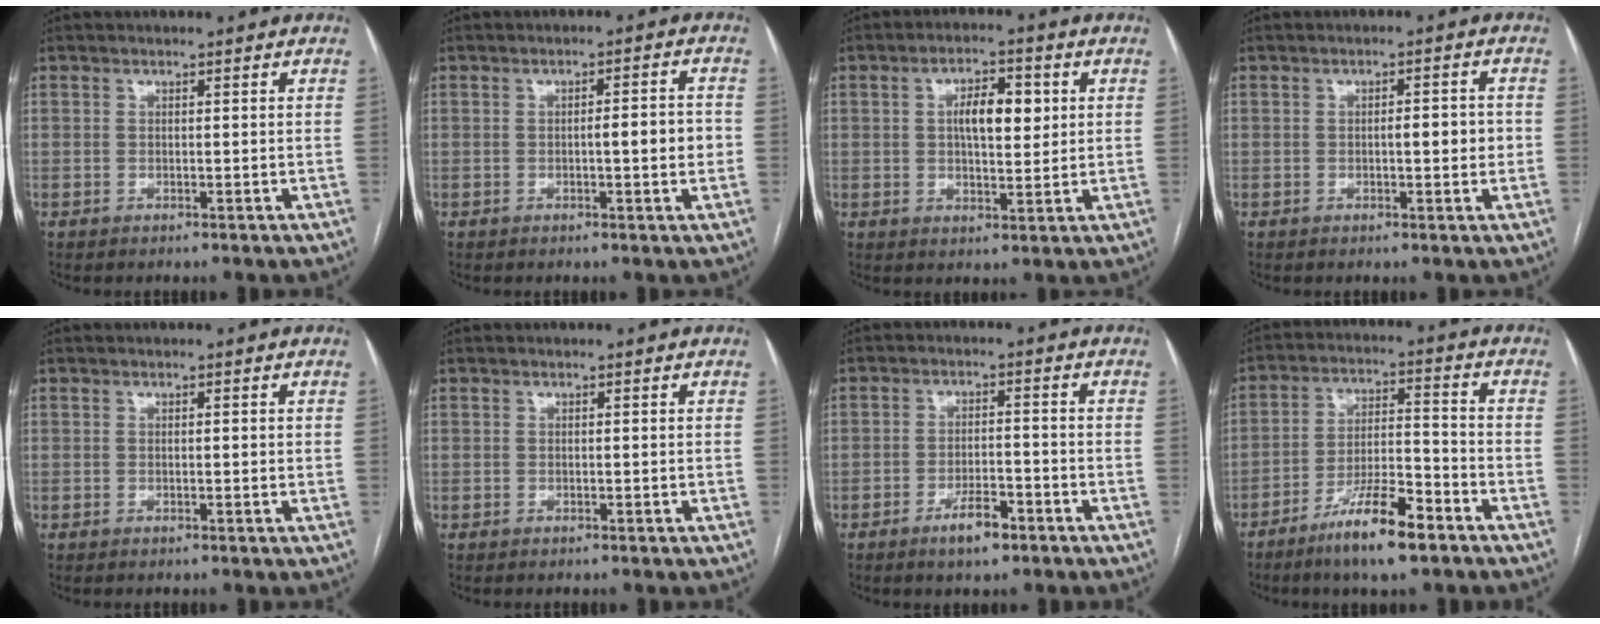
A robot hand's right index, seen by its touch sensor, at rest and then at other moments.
{"total": 4.4, "force": [-0.7, 0.6, 4.3], "torque": [-0.060, 0.008, -0.008]}
{"total": 6.9, "force": [1.5, 2.7, 6.2], "torque": [-0.105, 0.013, 0.025]}
{"total": 3.5, "force": [-0.3, 1.0, 3.3], "torque": [-0.047, 0.004, -0.004]}
{"total": 0.6, "force": [0.1, 0.1, 0.6], "torque": [-0.010, 0.000, 0.001]}
{"total": 0.0}
{"total": 4.8, "force": [-3.1, 1.6, 3.4], "torque": [-0.061, 0.001, -0.049]}
{"total": 10.9, "force": [-7.1, 1.8, 8.0], "torque": [-0.146, -0.006, -0.126]}